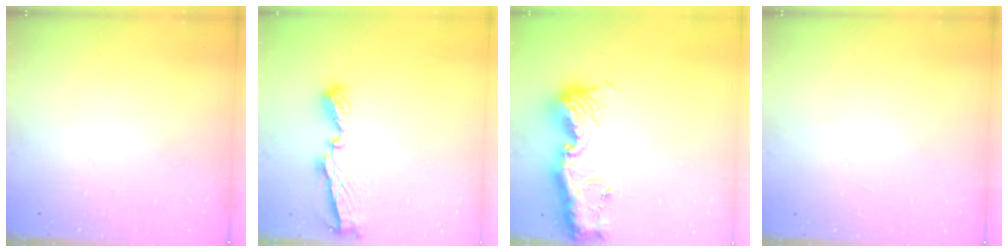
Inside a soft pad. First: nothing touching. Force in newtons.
{"total": 6.9, "press": 6.9, "slide": 0.6}
{"total": 15.0, "press": 14.9, "slide": 1.8}
{"total": 1.0, "press": 0.8, "slide": 0.6}